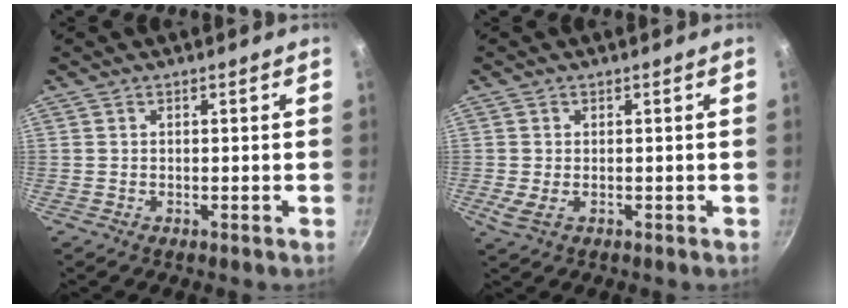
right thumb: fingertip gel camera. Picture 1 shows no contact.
{"total": 2.7, "force": [-0.5, 1.6, 2.1], "torque": [-0.034, -0.006, -0.007]}